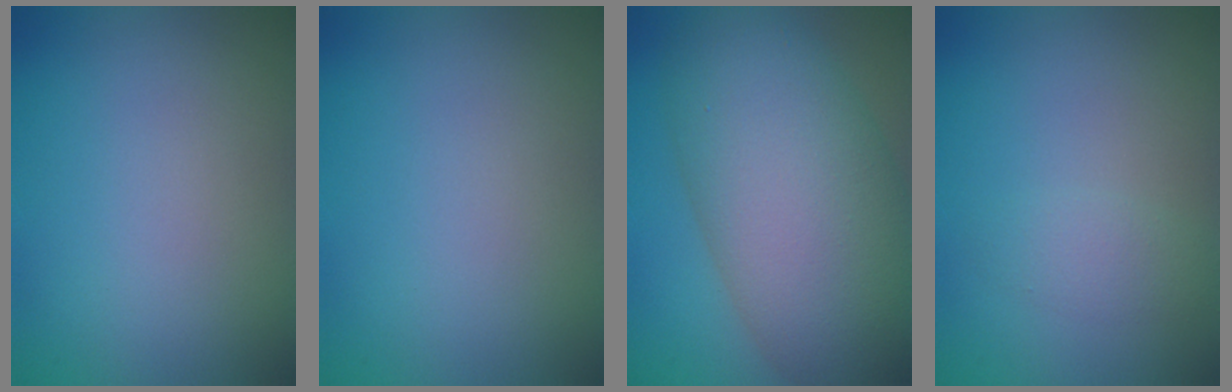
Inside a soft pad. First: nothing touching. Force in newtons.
{"total": 0.0}
{"total": 12.7, "press": 12.7, "slide": 0.8}
{"total": 1.6, "press": 1.6, "slide": 0.0}